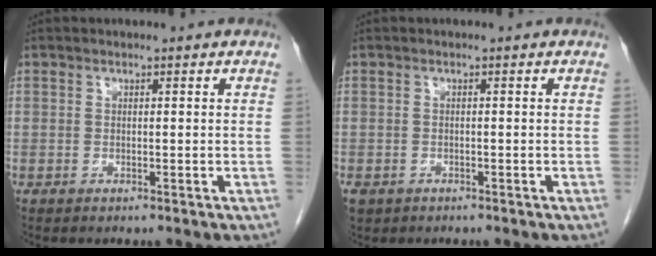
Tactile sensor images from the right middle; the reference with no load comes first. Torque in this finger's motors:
{"motor_torque": [1.14, -0.99, 1.05, 0.21]}